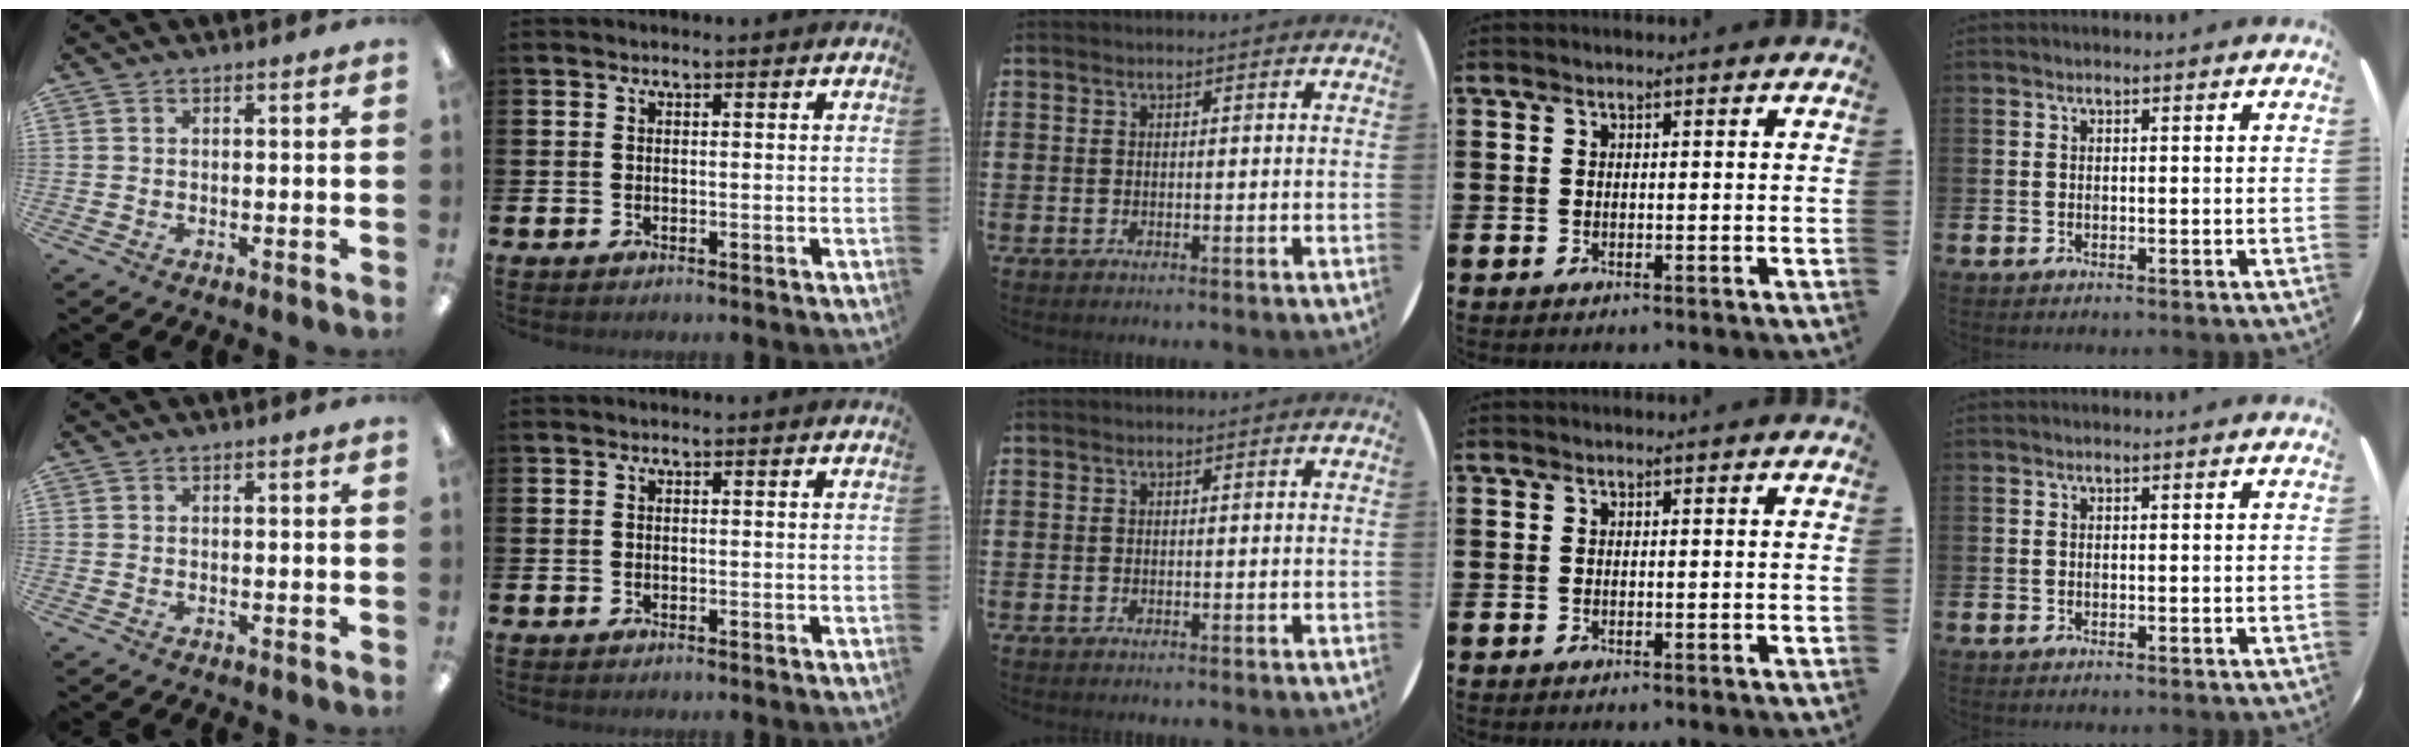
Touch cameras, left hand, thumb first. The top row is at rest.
{}